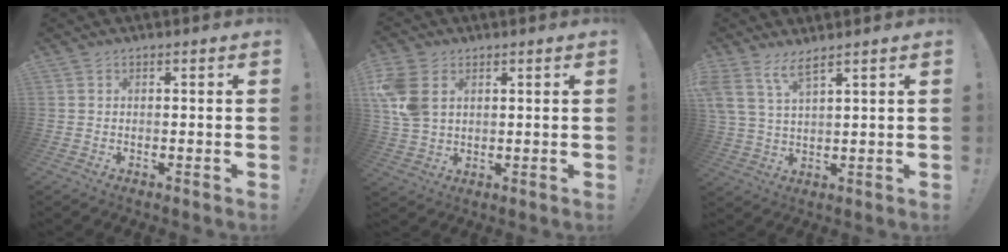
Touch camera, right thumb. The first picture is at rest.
{"total": 10.7, "force": [3.5, 7.5, 6.8], "torque": [-0.143, -0.003, 0.070]}
{"total": 6.6, "force": [4.9, 1.7, 4.1], "torque": [-0.094, -0.015, 0.095]}